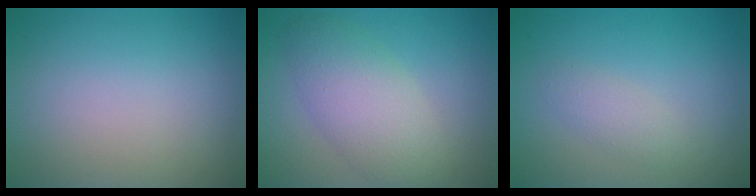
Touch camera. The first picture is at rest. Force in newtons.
{"total": 5.2, "press": 5.2, "slide": 0.4}
{"total": 1.5, "press": 1.5, "slide": 0.0}